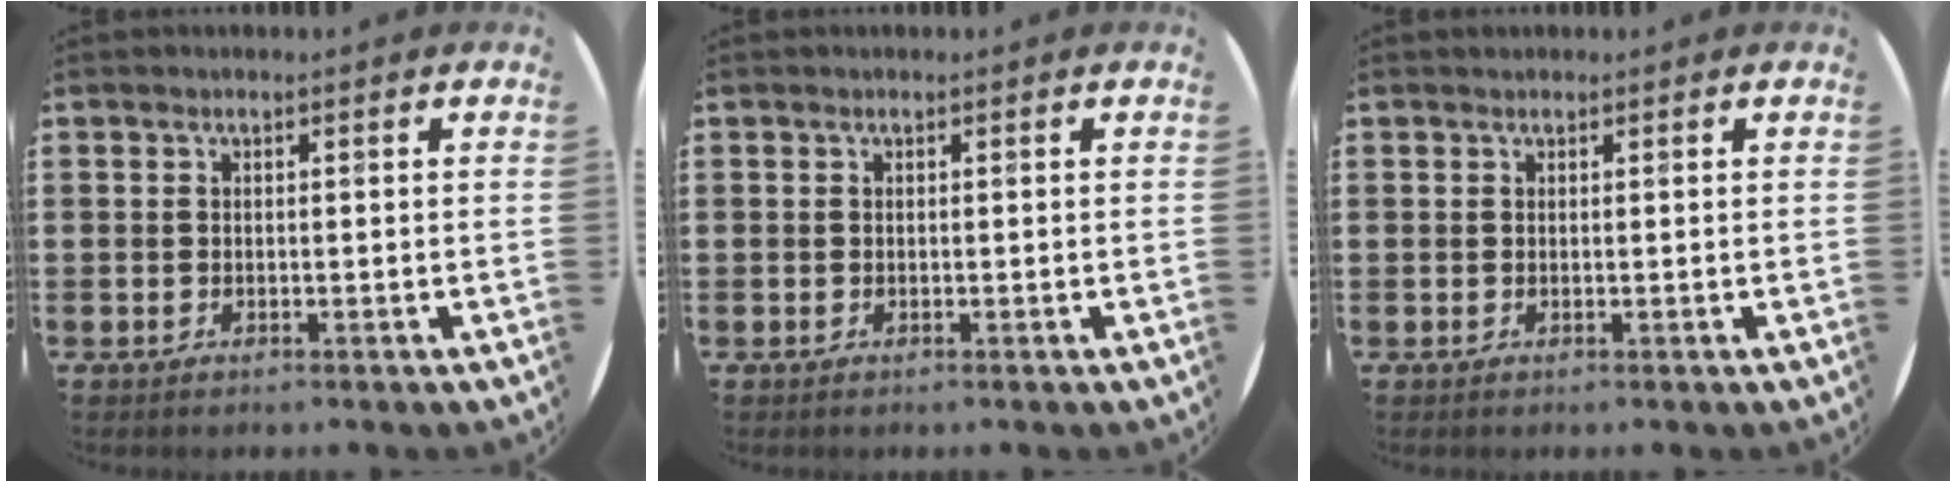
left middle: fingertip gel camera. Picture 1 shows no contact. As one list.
[{"total": 0.0}, {"total": 0.0}]